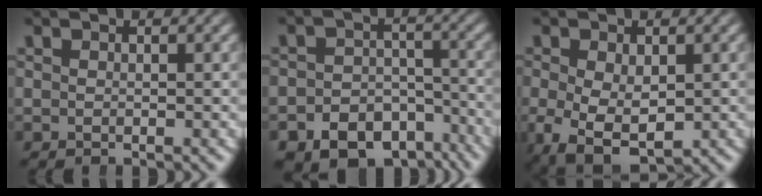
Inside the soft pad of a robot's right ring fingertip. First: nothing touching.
{"total": 10.7, "force": [-7.9, 6.6, 2.8], "torque": [-0.032, -0.029, -0.123]}
{"total": 8.2, "force": [-4.0, 5.3, 4.9], "torque": [-0.121, -0.068, -0.032]}